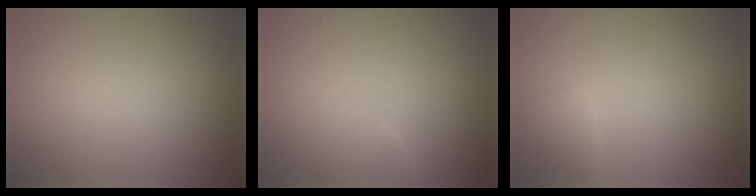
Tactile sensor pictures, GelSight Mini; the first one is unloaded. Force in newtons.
{"total": 1.3, "press": 1.2, "slide": 0.1}
{"total": 1.5, "press": 1.5, "slide": 0.0}